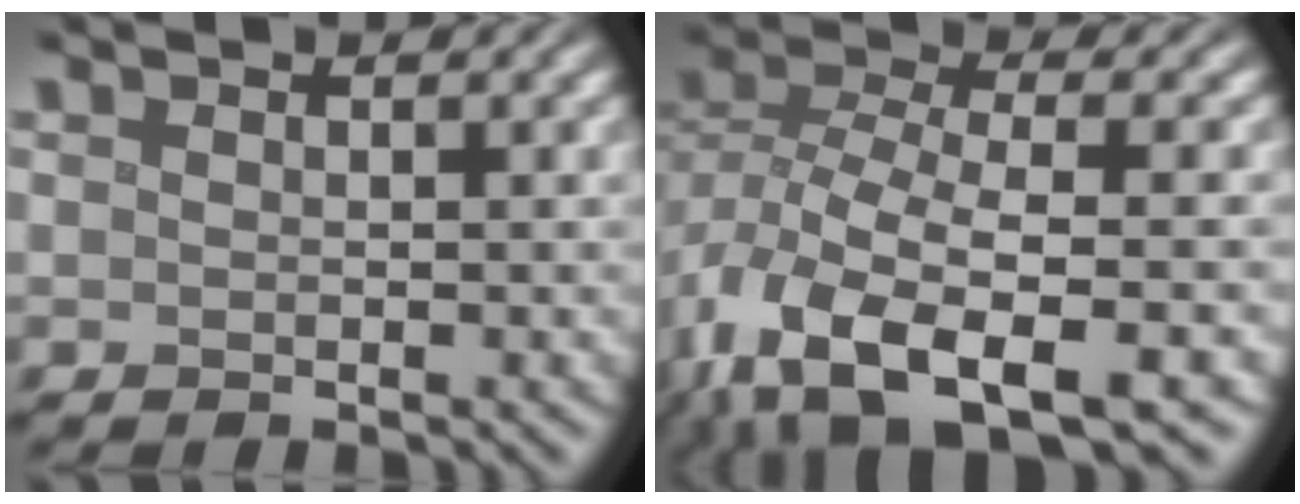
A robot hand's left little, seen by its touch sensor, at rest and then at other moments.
{"total": 10.5, "force": [-5.5, 4.5, 7.8], "torque": [-0.158, -0.018, -0.090]}